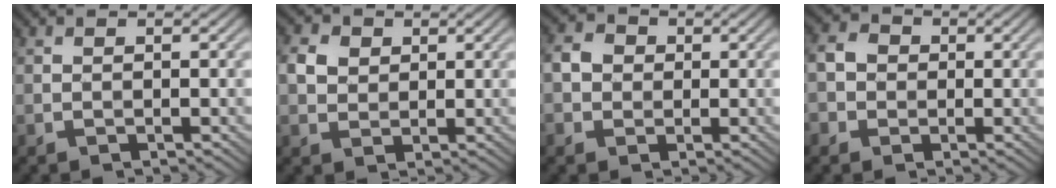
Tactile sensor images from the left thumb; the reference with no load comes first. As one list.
[{"total": 3.5, "force": [1.2, 2.9, 1.7], "torque": [-0.044, 0.005, 0.022]}, {"total": 3.3, "force": [0.0, 3.1, 1.3], "torque": [-0.035, 0.005, -0.004]}, {"total": 3.5, "force": [-0.5, 3.2, 1.1], "torque": [-0.032, 0.004, -0.015]}]